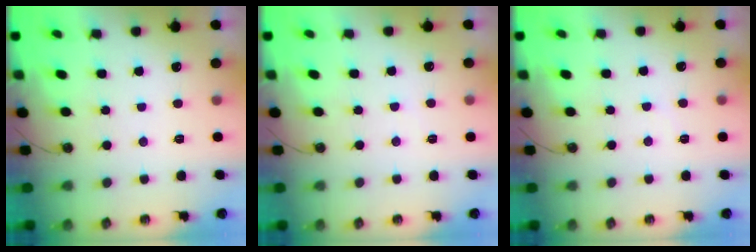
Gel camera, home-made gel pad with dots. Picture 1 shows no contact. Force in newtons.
{"total": 2.3, "press": 2.3, "slide": 0.4}
{"total": 3.0, "press": 2.9, "slide": 0.4}